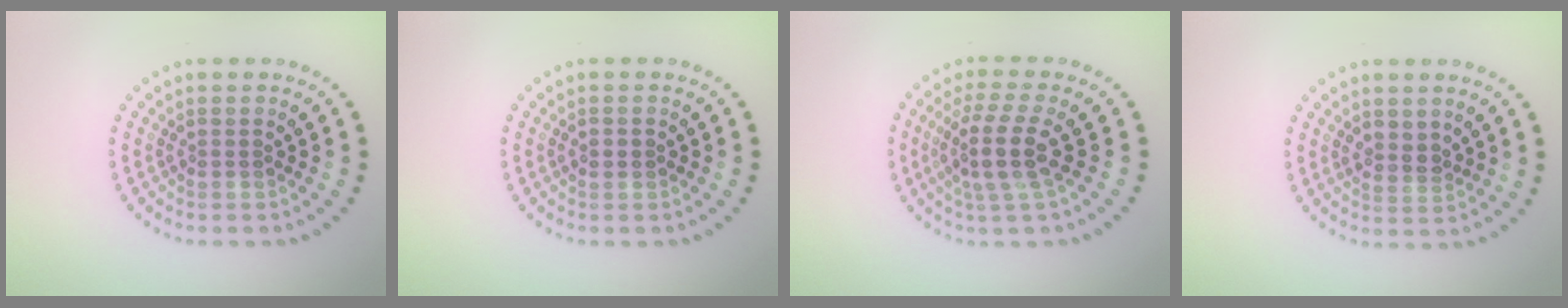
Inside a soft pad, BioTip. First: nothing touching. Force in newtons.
{"total": 1.2, "press": 1.2, "slide": 0.1}
{"total": 4.1, "press": 3.2, "slide": 2.5}
{"total": 1.8, "press": 1.6, "slide": 0.9}